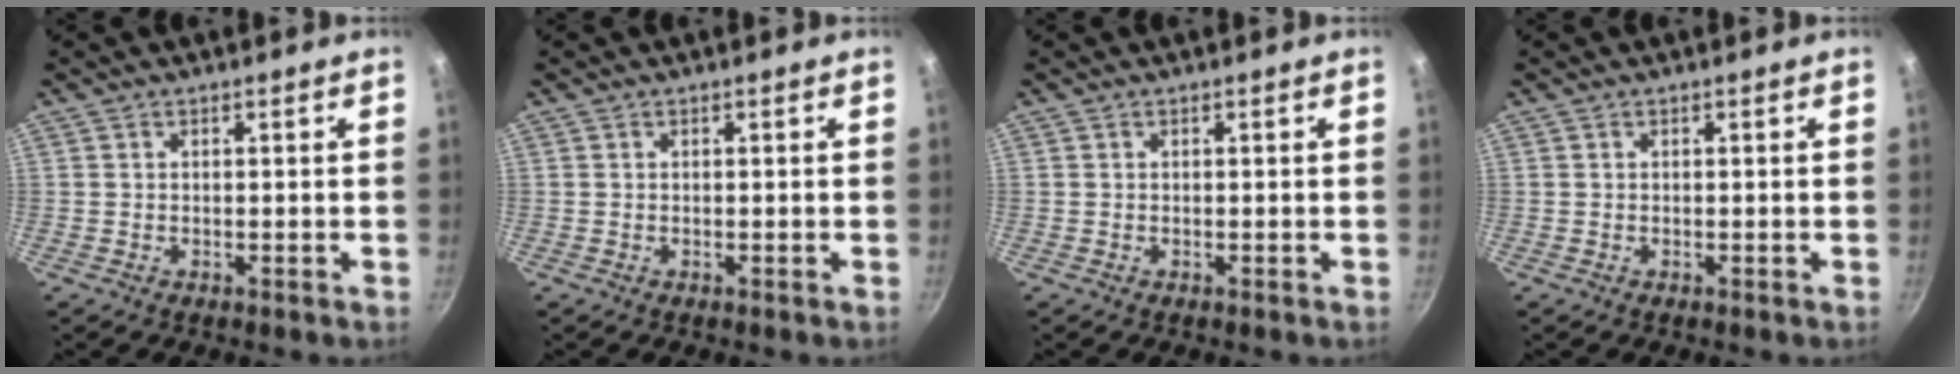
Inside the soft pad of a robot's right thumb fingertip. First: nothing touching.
{"total": 0.0}
{"total": 0.0}
{"total": 0.0}